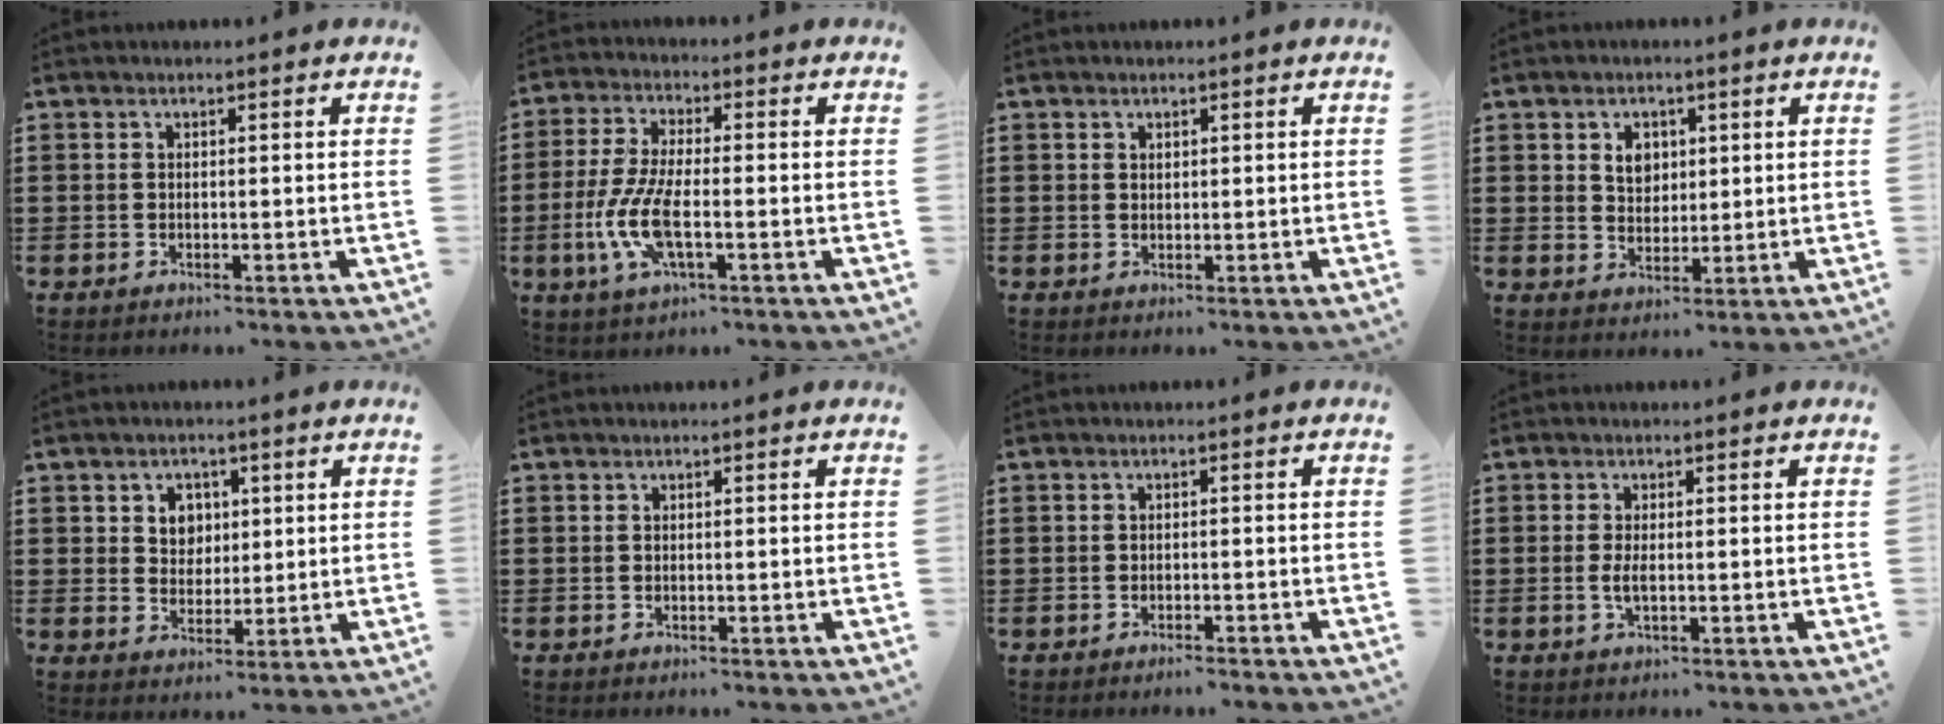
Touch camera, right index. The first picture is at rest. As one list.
[{"total": 8.3, "force": [-2.4, 2.8, 7.5], "torque": [-0.175, -0.017, -0.047]}, {"total": 0.8, "force": [0.6, 0.5, 0.2], "torque": [-0.005, 0.003, 0.011]}, {"total": 3.7, "force": [1.4, 2.9, 1.9], "torque": [-0.039, 0.009, 0.021]}, {"total": 3.9, "force": [1.4, 3.5, 1.0], "torque": [-0.030, 0.011, 0.021]}, {"total": 0.0}, {"total": 1.0, "force": [-1.0, 0.1, 0.4], "torque": [-0.009, -0.001, -0.019]}, {"total": 2.1, "force": [-0.3, 0.4, 2.1], "torque": [-0.044, -0.005, -0.007]}]